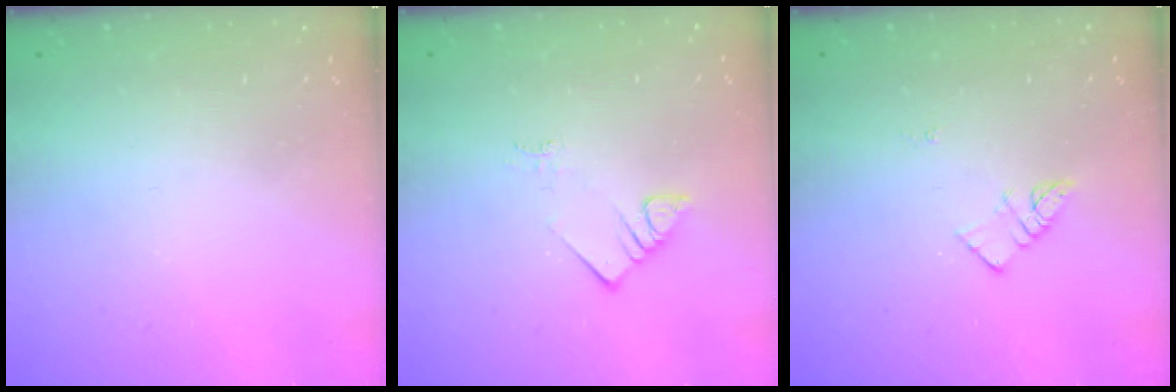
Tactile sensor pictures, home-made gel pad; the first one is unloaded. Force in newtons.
{"total": 4.0, "press": 3.9, "slide": 0.3}
{"total": 3.1, "press": 3.1, "slide": 0.3}